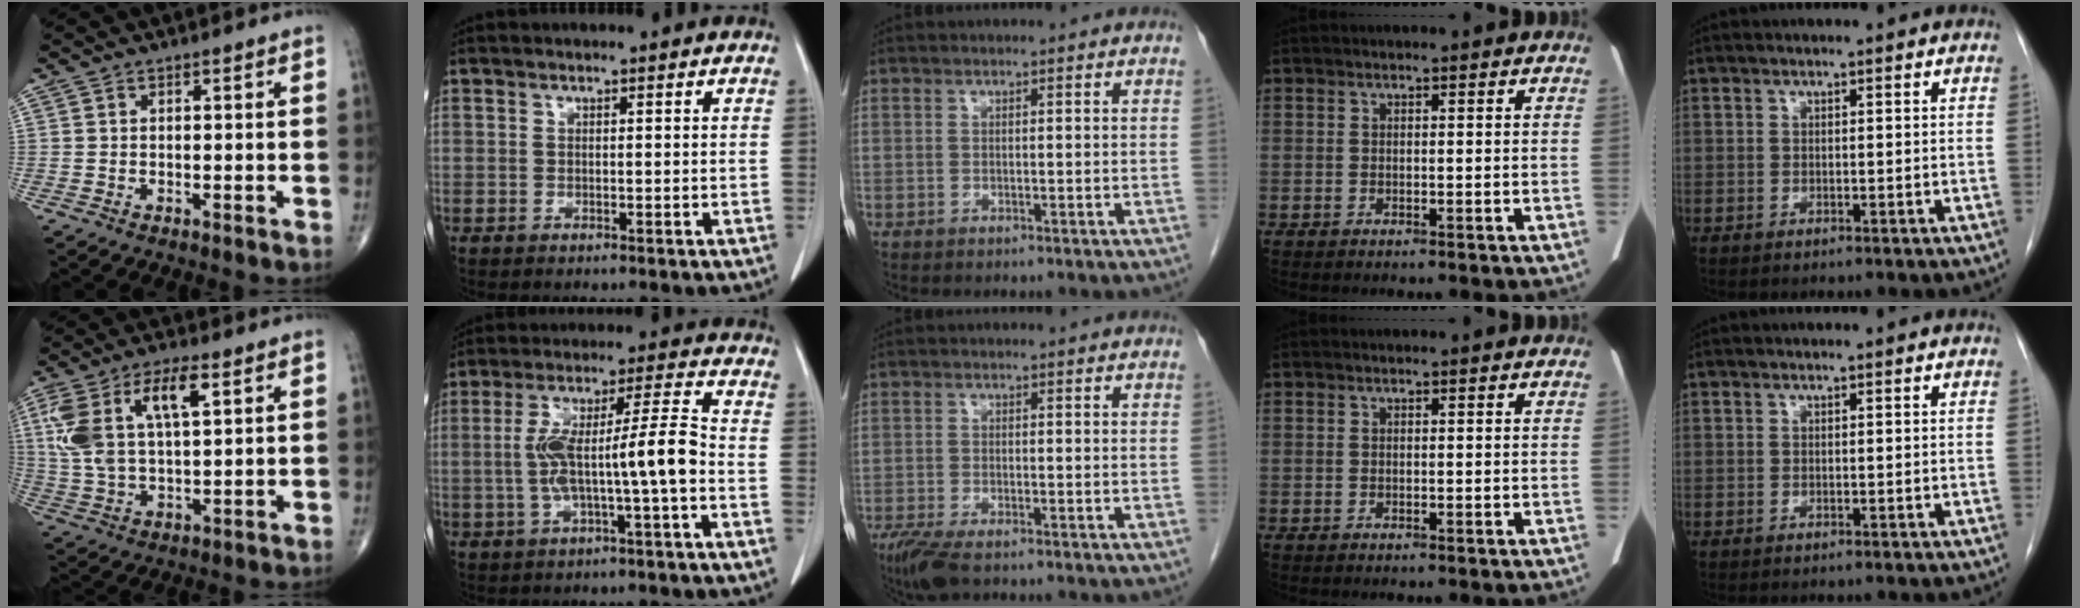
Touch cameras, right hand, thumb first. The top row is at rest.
{"thumb": {"total": 14.1, "force": [4.8, 6.0, 11.8], "torque": [-0.248, 0.008, 0.094]}, "index": {"total": 10.5, "force": [-1.8, 0.1, 10.3], "torque": [-0.188, 0.029, -0.031]}, "middle": {"total": 5.2, "force": [-3.8, 1.2, 3.4], "torque": [-0.069, -0.015, -0.065]}}